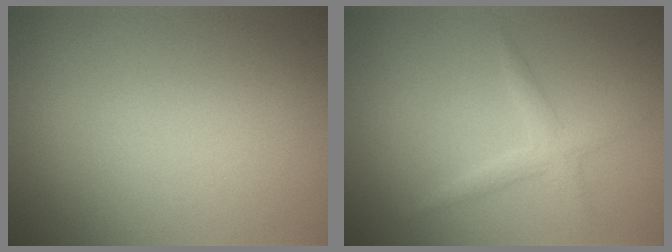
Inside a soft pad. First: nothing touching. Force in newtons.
{"total": 1.8, "press": 1.8, "slide": 0.1}